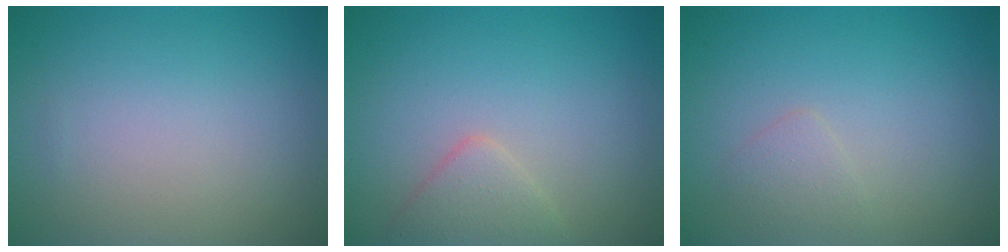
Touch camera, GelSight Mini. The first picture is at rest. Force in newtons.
{"total": 2.2, "press": 2.2, "slide": 0.2}
{"total": 1.2, "press": 1.2, "slide": 0.1}